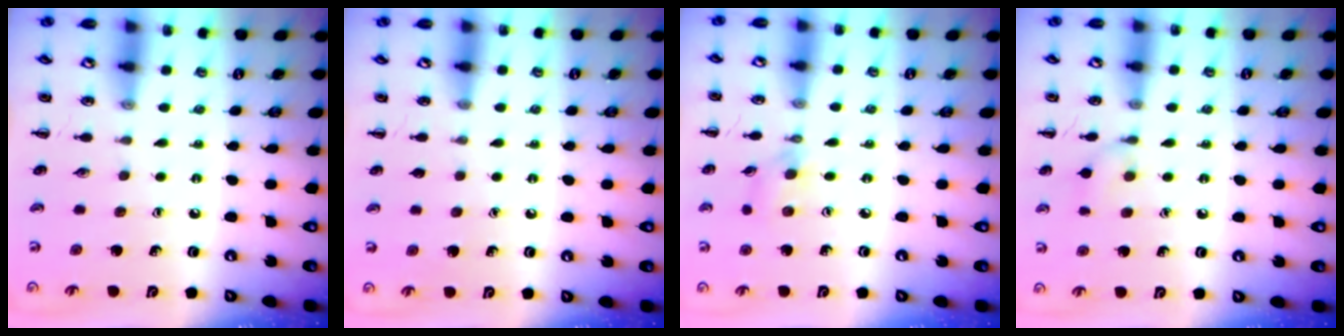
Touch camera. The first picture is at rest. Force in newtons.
{"total": 0.6, "press": 0.6, "slide": 0.0}
{"total": 3.2, "press": 2.9, "slide": 1.3}
{"total": 7.6, "press": 7.4, "slide": 1.9}